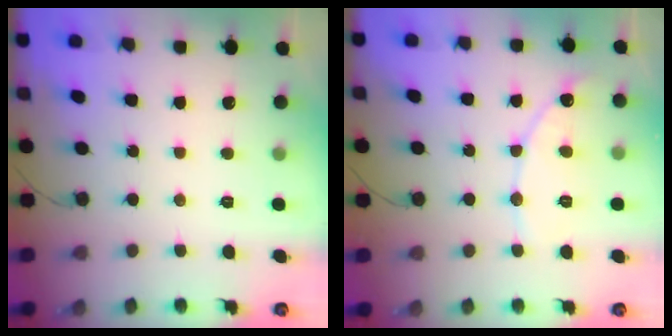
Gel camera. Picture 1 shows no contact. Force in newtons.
{"total": 9.5, "press": 9.5, "slide": 0.8}